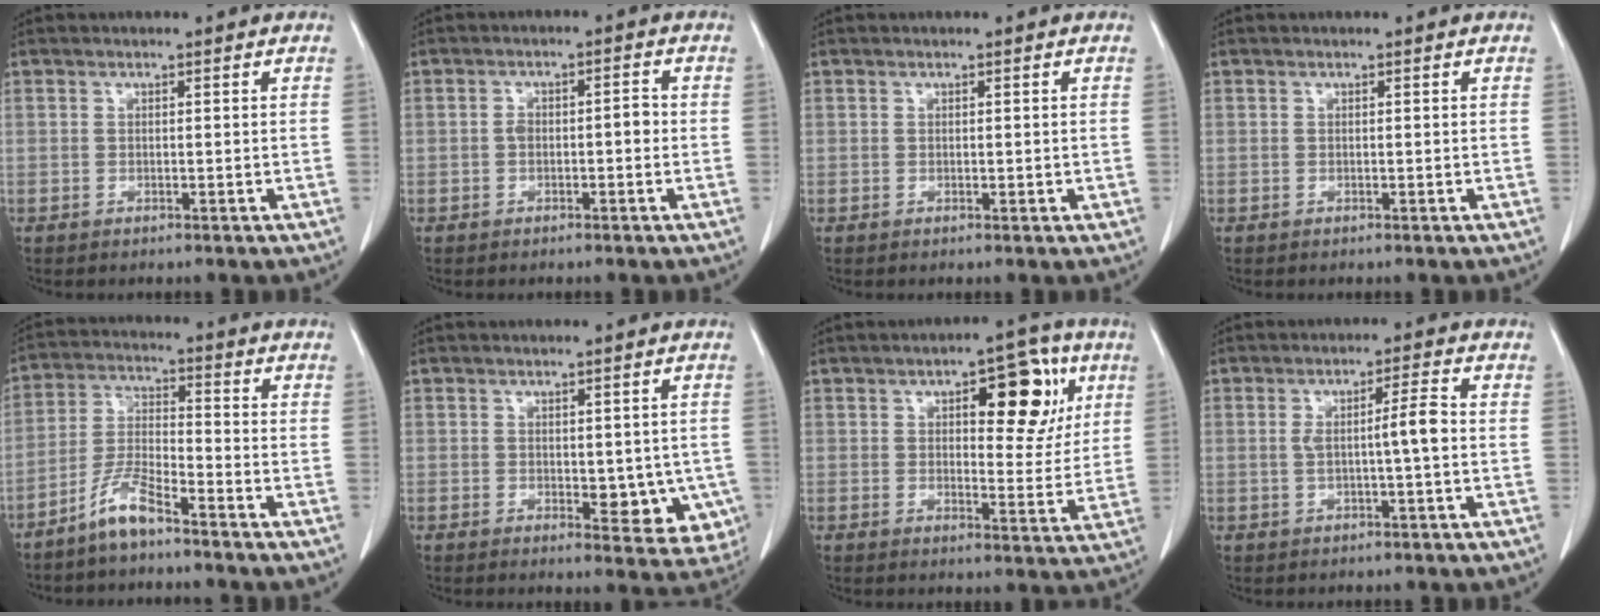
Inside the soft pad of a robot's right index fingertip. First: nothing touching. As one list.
[{"total": 3.1, "force": [-0.5, 1.4, 2.7], "torque": [-0.044, 0.016, -0.005]}, {"total": 0.8, "force": [0.0, 0.6, 0.6], "torque": [-0.006, -0.001, 0.002]}, {"total": 0.0}, {"total": 6.6, "force": [-5.1, 0.8, 4.1], "torque": [-0.094, -0.009, -0.103]}, {"total": 7.5, "force": [-1.2, 4.1, 6.2], "torque": [-0.045, -0.009, -0.008]}, {"total": 11.0, "force": [4.3, 4.3, 9.2], "torque": [-0.111, 0.019, 0.058]}, {"total": 4.3, "force": [-0.2, 0.0, 4.3], "torque": [-0.076, 0.006, 0.000]}]